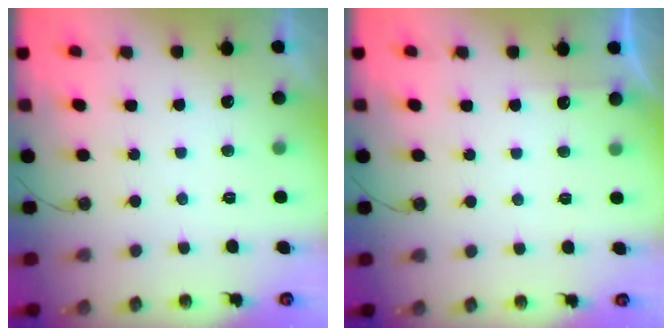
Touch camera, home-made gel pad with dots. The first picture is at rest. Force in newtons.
{"total": 2.7, "press": 2.7, "slide": 0.4}